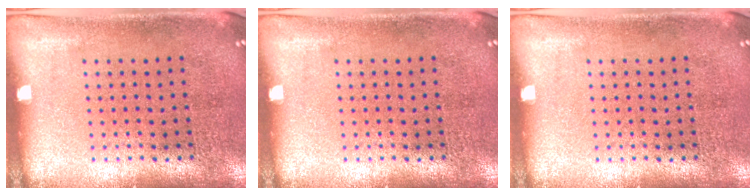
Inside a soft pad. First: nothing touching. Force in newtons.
{"total": 0.0}
{"total": 0.0}